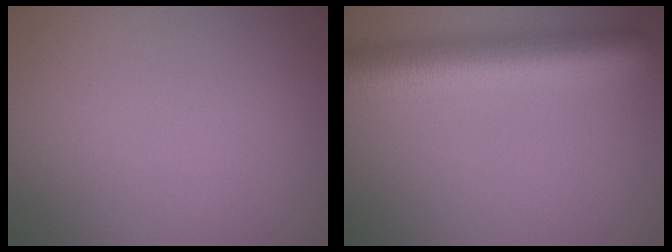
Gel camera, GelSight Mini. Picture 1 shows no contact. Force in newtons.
{"total": 9.0, "press": 9.0, "slide": 0.2}